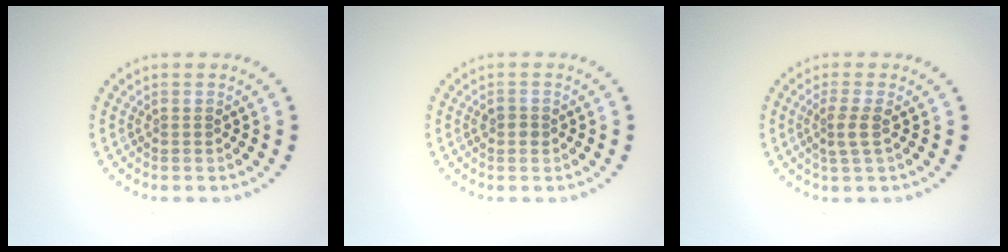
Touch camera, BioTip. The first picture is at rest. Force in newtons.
{"total": 1.0, "press": 1.0, "slide": 0.2}
{"total": 1.9, "press": 1.4, "slide": 1.3}